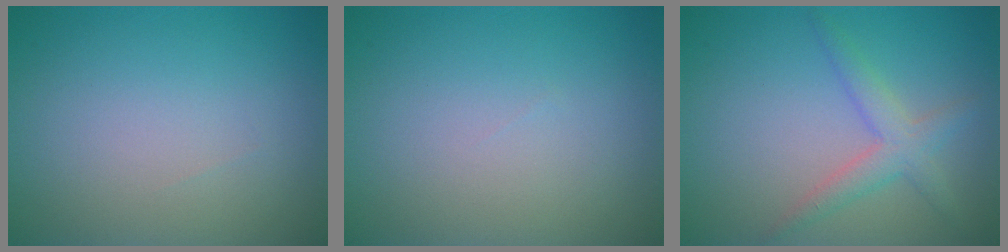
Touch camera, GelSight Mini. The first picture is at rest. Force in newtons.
{"total": 0.0}
{"total": 2.7, "press": 2.7, "slide": 0.1}